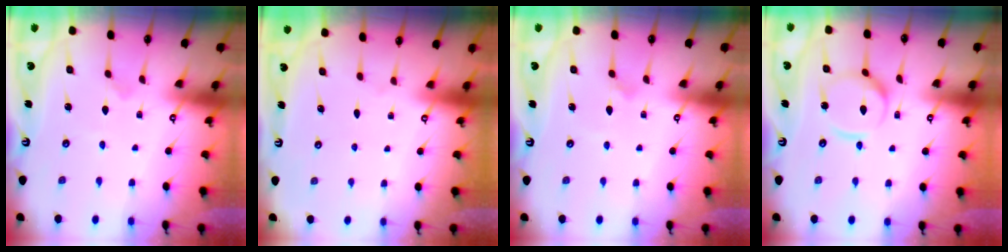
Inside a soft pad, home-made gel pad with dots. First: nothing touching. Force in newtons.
{"total": 0.0}
{"total": 2.9, "press": 2.9, "slide": 0.1}
{"total": 9.4, "press": 9.4, "slide": 0.8}